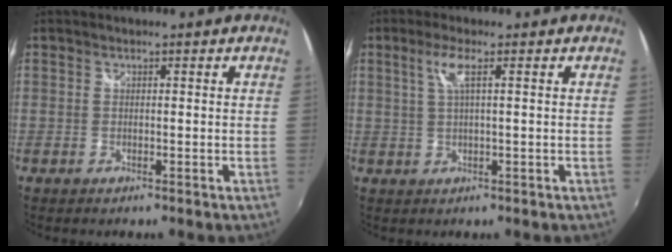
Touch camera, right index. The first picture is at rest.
{"total": 3.4, "force": [1.1, -0.1, 3.2], "torque": [-0.065, 0.001, 0.024]}